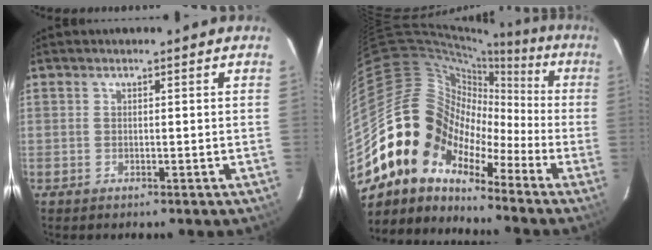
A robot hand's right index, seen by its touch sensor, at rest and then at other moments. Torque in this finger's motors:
{"motor_torque": [0.66, -0.77, 0.65, -0.03]}